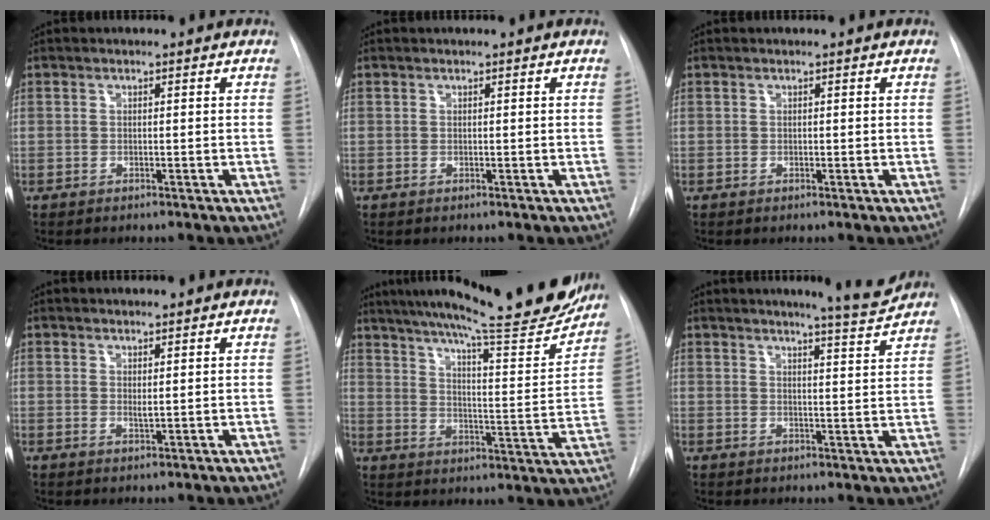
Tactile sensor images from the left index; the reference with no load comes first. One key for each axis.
{"total": 0.0}
{"total": 0.0}
{"total": 1.1, "fx": 0.5, "fy": 0.1, "fz": 1.0, "tx": -0.019, "ty": -0.006, "tz": 0.013}
{"total": 23.2, "fx": 20.5, "fy": 2.1, "fz": 10.7, "tx": -0.167, "ty": -0.053, "tz": 0.267}
{"total": 5.5, "fx": 5.2, "fy": -0.9, "fz": 1.7, "tx": -0.031, "ty": -0.026, "tz": 0.063}